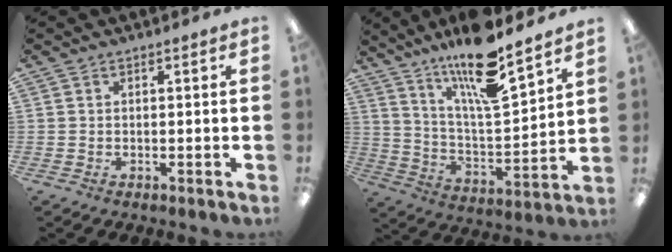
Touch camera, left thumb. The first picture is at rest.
{"total": 16.8, "force": [13.6, 2.8, 9.4], "torque": [-0.180, -0.082, 0.229]}